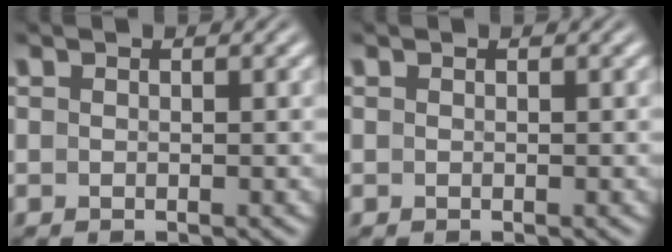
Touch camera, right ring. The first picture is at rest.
{"total": 0.0}